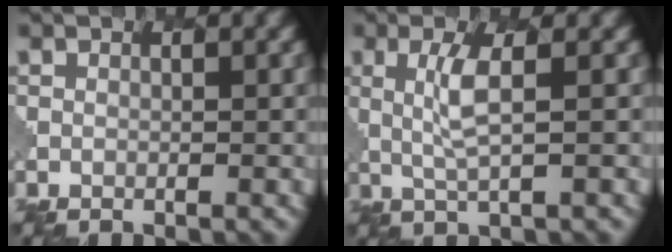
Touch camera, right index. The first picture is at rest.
{"total": 2.7, "force": [0.9, 0.4, 2.5], "torque": [-0.059, -0.003, 0.021]}